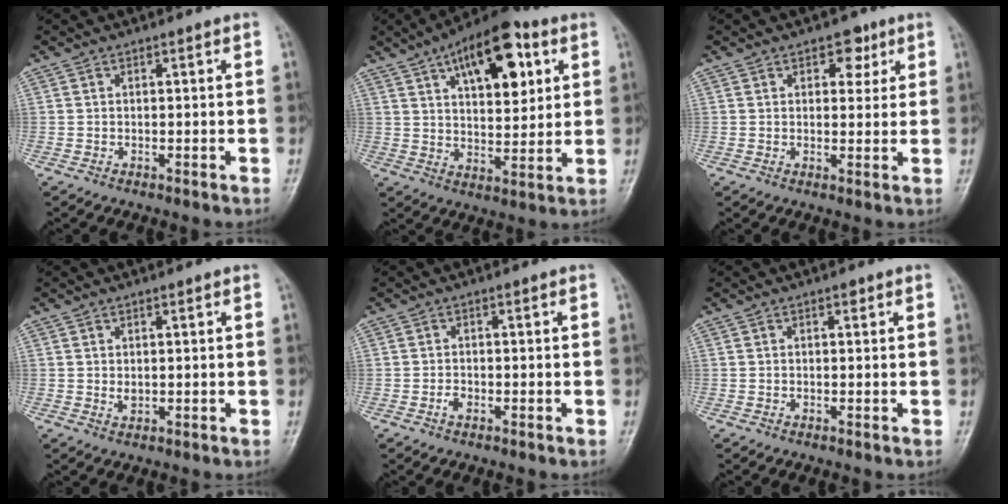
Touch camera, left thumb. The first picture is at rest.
{"total": 17.1, "force": [7.3, 8.0, 13.2], "torque": [-0.158, -0.014, 0.113]}
{"total": 4.3, "force": [2.2, 2.9, 2.3], "torque": [-0.001, -0.007, 0.027]}
{"total": 1.6, "force": [0.5, 0.9, 1.2], "torque": [-0.017, -0.006, 0.013]}
{"total": 1.2, "force": [-0.6, 0.7, 0.7], "torque": [-0.015, 0.002, -0.013]}
{"total": 0.8, "force": [0.4, 0.4, 0.5], "torque": [-0.003, -0.001, 0.005]}